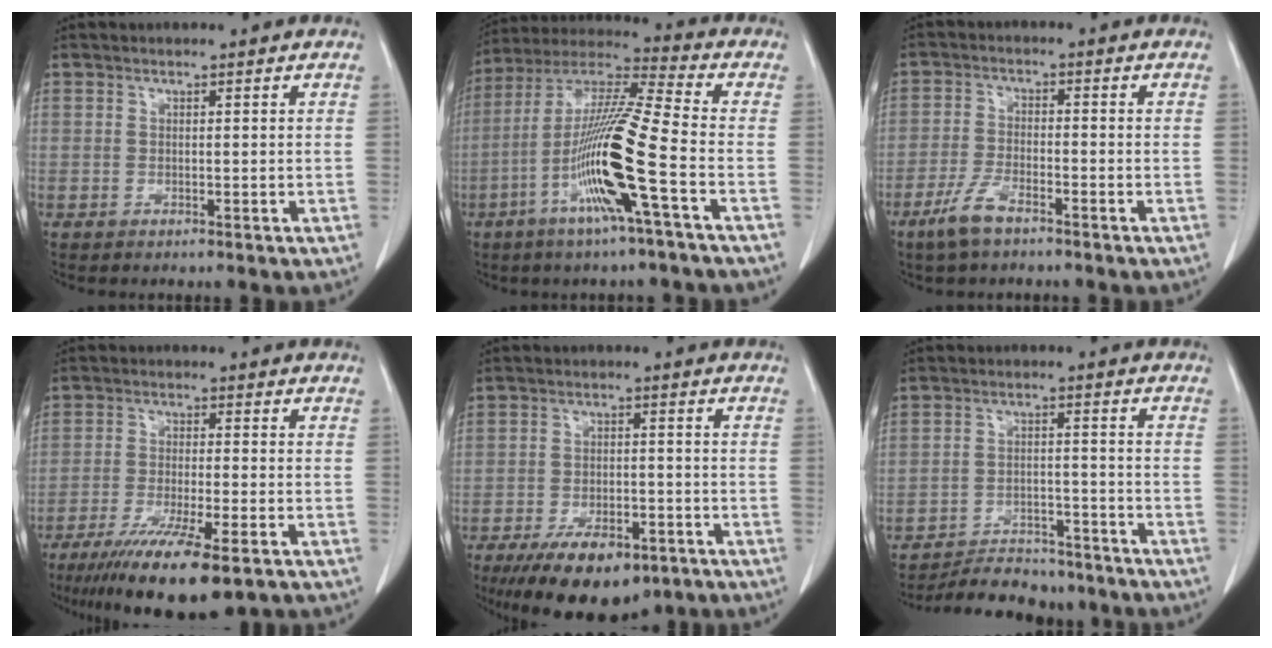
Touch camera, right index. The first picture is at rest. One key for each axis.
{"total": 16.1, "fx": -5.4, "fy": -0.8, "fz": 15.1, "tx": -0.302, "ty": -0.009, "tz": -0.111}
{"total": 5.3, "fx": -3.8, "fy": 1.3, "fz": 3.4, "tx": -0.079, "ty": -0.006, "tz": -0.073}
{"total": 14.2, "fx": -9.6, "fy": 1.9, "fz": 10.3, "tx": -0.165, "ty": -0.036, "tz": -0.151}
{"total": 12.6, "fx": -8.5, "fy": 5.4, "fz": 7.5, "tx": -0.118, "ty": -0.007, "tz": -0.129}
{"total": 12.3, "fx": -11.4, "fy": 3.7, "fz": 2.7, "tx": -0.033, "ty": 0.010, "tz": -0.159}